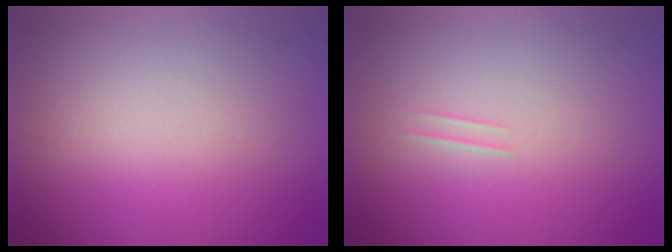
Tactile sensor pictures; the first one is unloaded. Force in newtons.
{"total": 1.1}